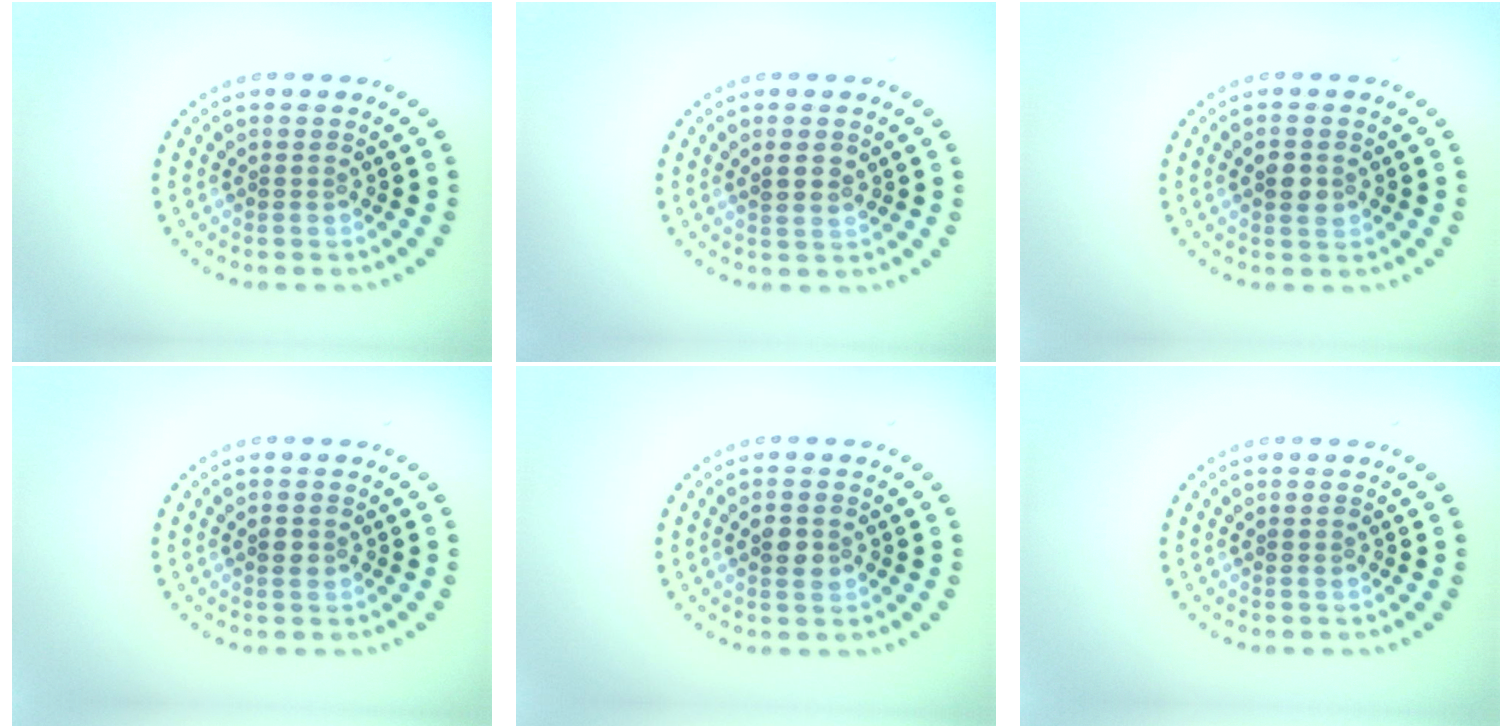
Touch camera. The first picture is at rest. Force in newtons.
{"total": 1.1, "press": 1.0, "slide": 0.6}
{"total": 2.2, "press": 2.2, "slide": 0.1}
{"total": 1.0, "press": 1.0, "slide": 0.1}
{"total": 2.2, "press": 2.2, "slide": 0.1}
{"total": 0.0}